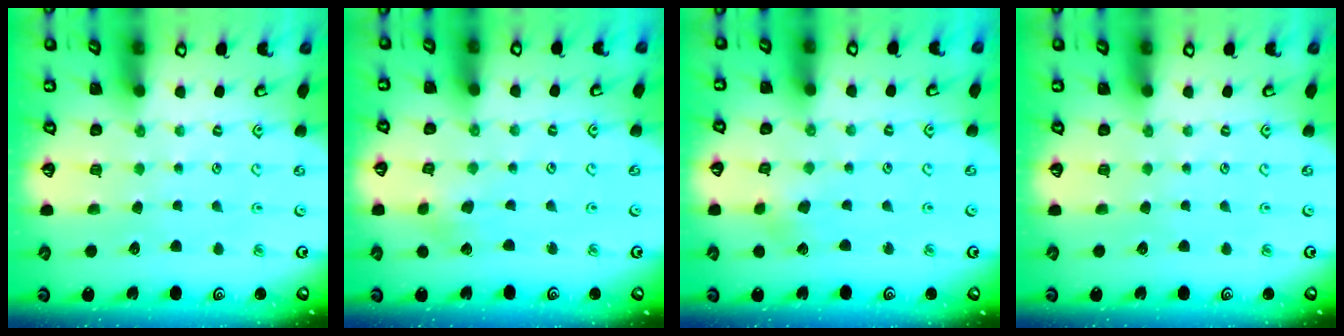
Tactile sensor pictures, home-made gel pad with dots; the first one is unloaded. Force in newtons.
{"total": 2.7, "press": 2.7, "slide": 0.3}
{"total": 3.4, "press": 3.3, "slide": 0.4}
{"total": 0.0}